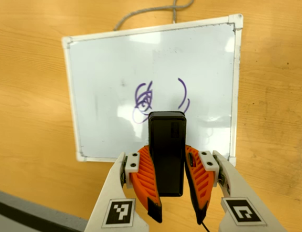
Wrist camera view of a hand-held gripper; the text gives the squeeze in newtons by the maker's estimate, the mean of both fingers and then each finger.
{"total": 12.6, "left": 9.0, "right": 16.3}